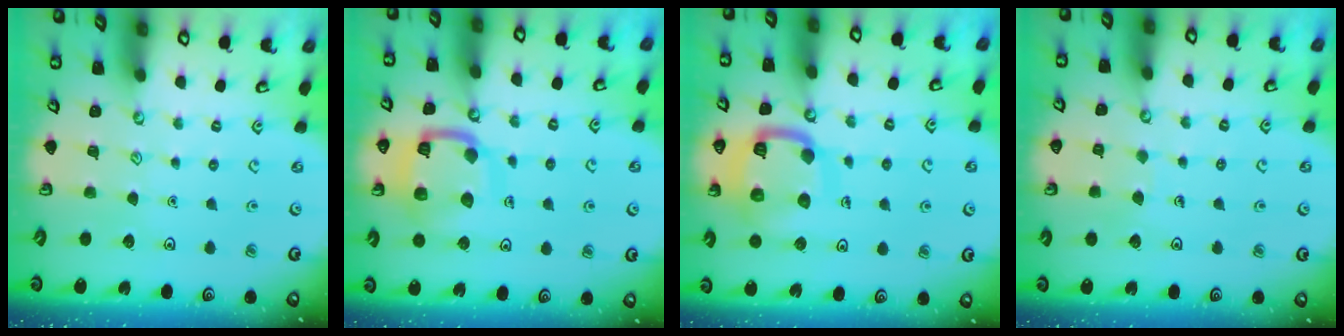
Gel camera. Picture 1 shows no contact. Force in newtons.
{"total": 14.1, "press": 14.0, "slide": 1.7}
{"total": 15.4, "press": 15.3, "slide": 1.6}
{"total": 2.3, "press": 2.3, "slide": 0.1}